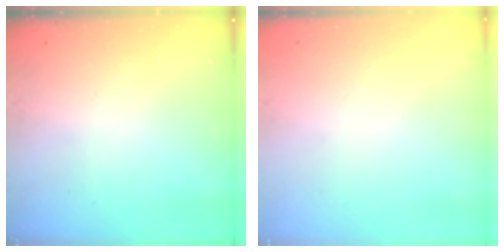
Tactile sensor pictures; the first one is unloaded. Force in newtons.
{"total": 0.0}